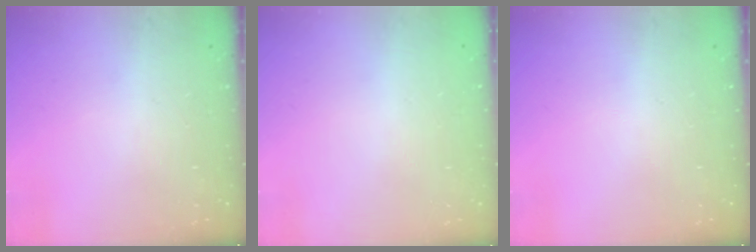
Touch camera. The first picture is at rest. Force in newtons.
{"total": 0.0}
{"total": 0.0}